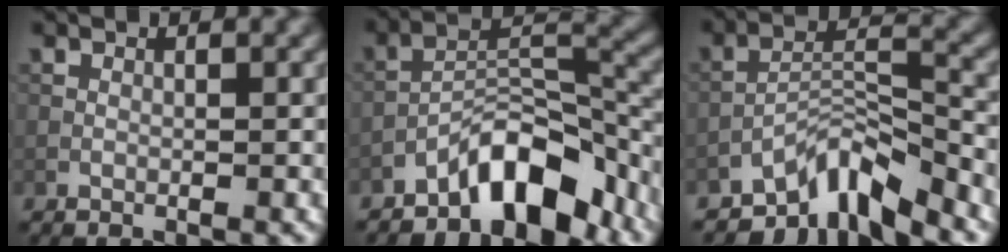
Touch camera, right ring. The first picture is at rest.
{"total": 7.2, "force": [-5.1, 2.6, 4.4], "torque": [-0.057, 0.013, -0.092]}
{"total": 6.4, "force": [-5.2, 1.7, 3.2], "torque": [-0.041, 0.006, -0.097]}